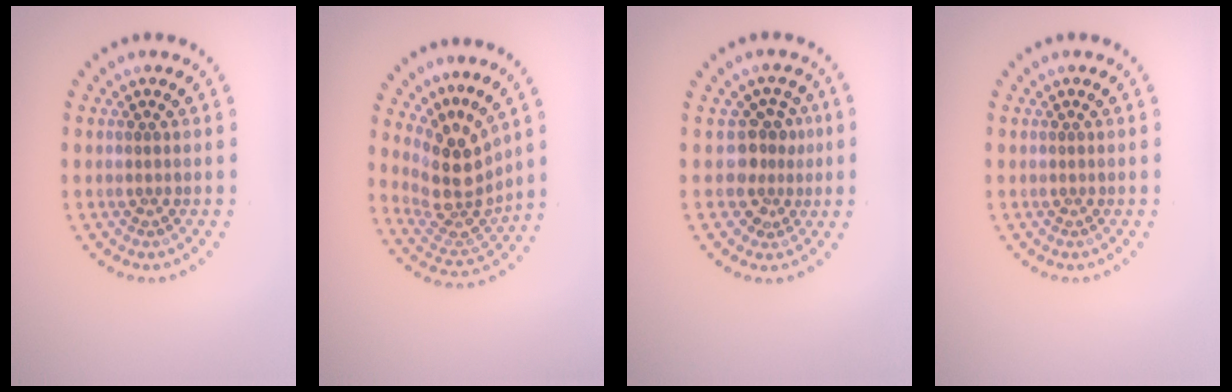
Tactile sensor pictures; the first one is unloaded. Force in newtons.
{"total": 4.4, "press": 3.3, "slide": 3.0}
{"total": 2.8, "press": 1.9, "slide": 2.0}
{"total": 0.0}